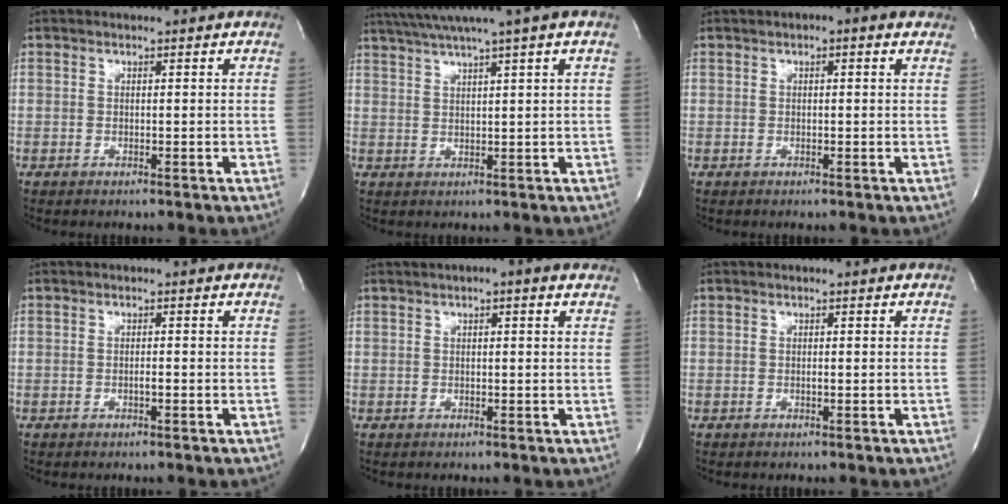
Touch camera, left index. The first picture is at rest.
{"total": 8.3, "force": [6.0, -1.6, 5.5], "torque": [-0.095, 0.024, 0.090]}
{"total": 2.2, "force": [1.0, 0.8, 1.9], "torque": [-0.031, 0.009, 0.007]}
{"total": 0.7, "force": [-0.4, 0.1, 0.5], "torque": [-0.011, 0.000, -0.008]}
{"total": 3.5, "force": [2.0, 0.7, 2.8], "torque": [-0.043, 0.019, 0.021]}
{"total": 0.0}